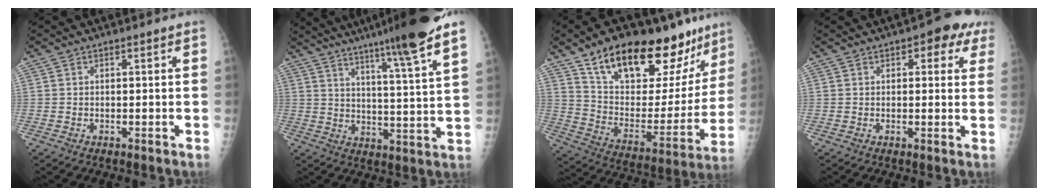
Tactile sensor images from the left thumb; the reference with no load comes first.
{"total": 17.6, "force": [13.2, -0.6, 11.7], "torque": [-0.169, -0.064, 0.181]}
{"total": 28.3, "force": [18.9, 12.3, 17.2], "torque": [-0.215, -0.061, 0.301]}
{"total": 6.3, "force": [3.2, 3.1, 4.4], "torque": [-0.016, -0.004, 0.027]}